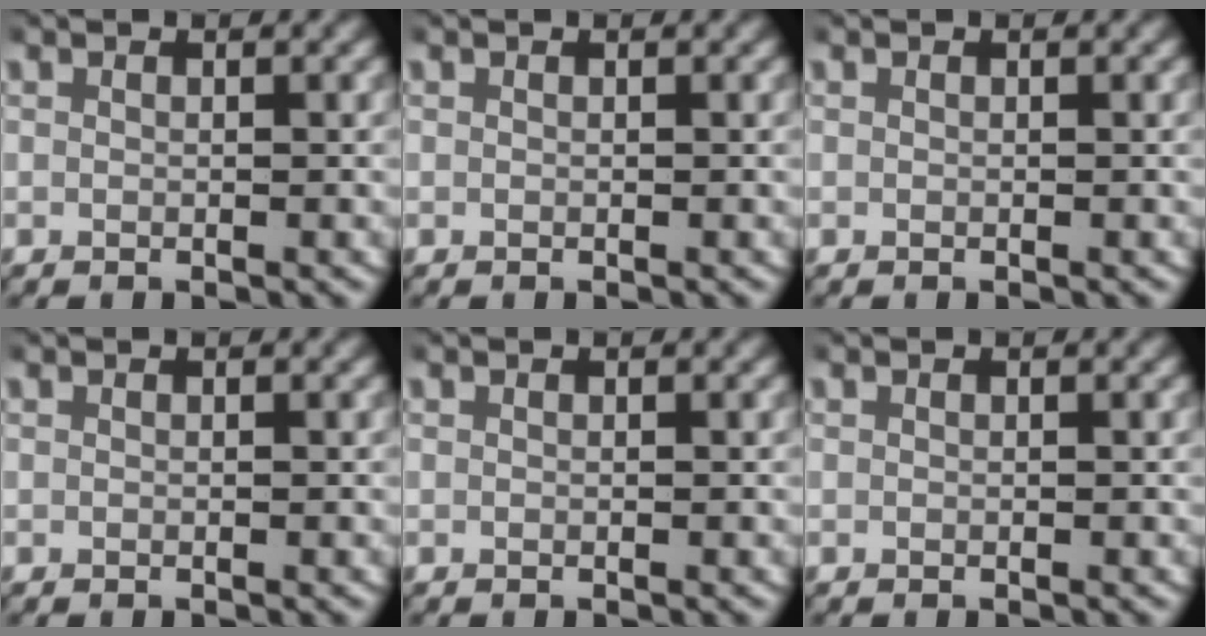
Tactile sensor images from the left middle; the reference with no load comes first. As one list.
[{"total": 0.0}, {"total": 0.0}, {"total": 0.0}, {"total": 0.0}, {"total": 0.0}]